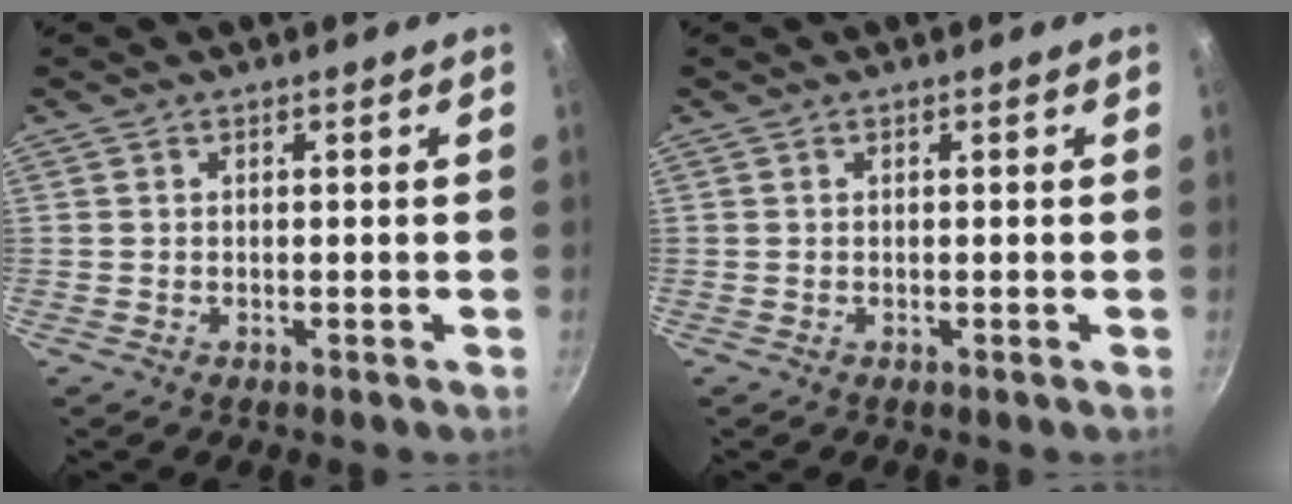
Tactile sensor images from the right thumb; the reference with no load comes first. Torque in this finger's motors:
{"motor_torque": [0.00, 0.00, 0.00, 0.00, 0.03]}